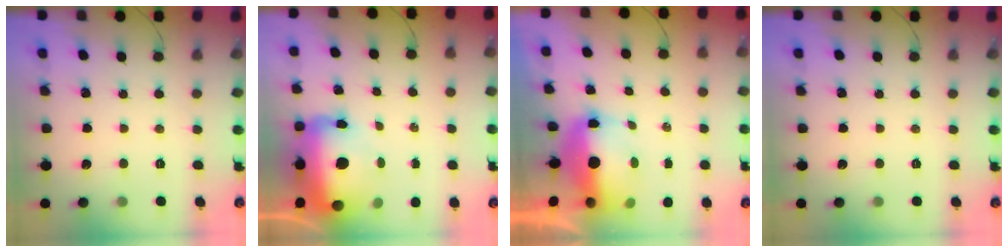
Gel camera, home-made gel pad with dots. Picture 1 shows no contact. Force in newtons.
{"total": 25.7, "press": 22.0, "slide": 13.2}
{"total": 10.2, "press": 10.1, "slide": 1.7}
{"total": 0.0}